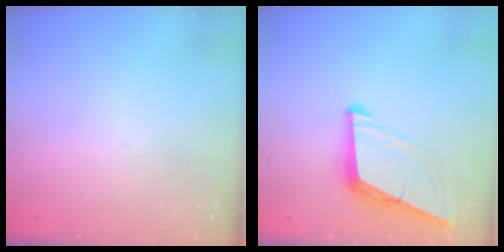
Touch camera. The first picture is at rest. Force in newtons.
{"total": 8.9, "press": 8.2, "slide": 3.5}